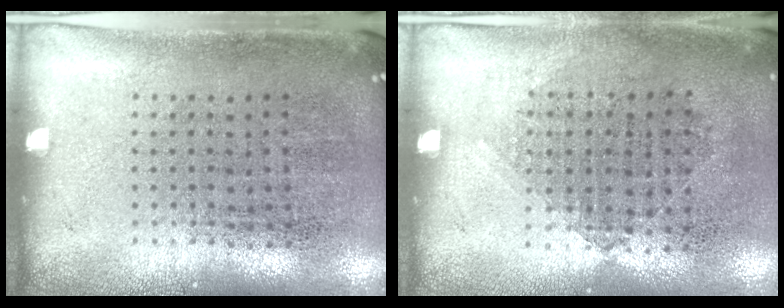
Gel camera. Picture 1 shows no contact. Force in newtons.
{"total": 1.0, "press": 0.9, "slide": 0.4}